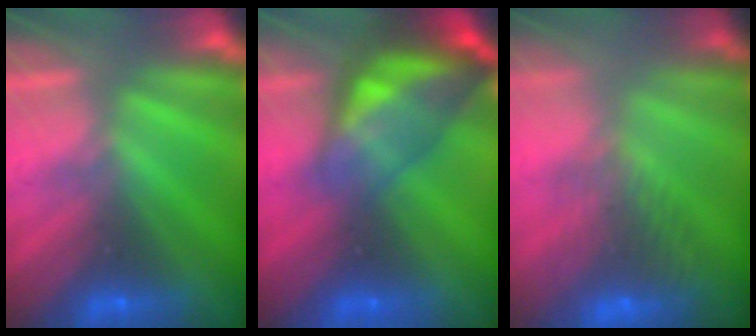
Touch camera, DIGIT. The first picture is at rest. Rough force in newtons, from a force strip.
{"total": 7.7}
{"total": 8.7}